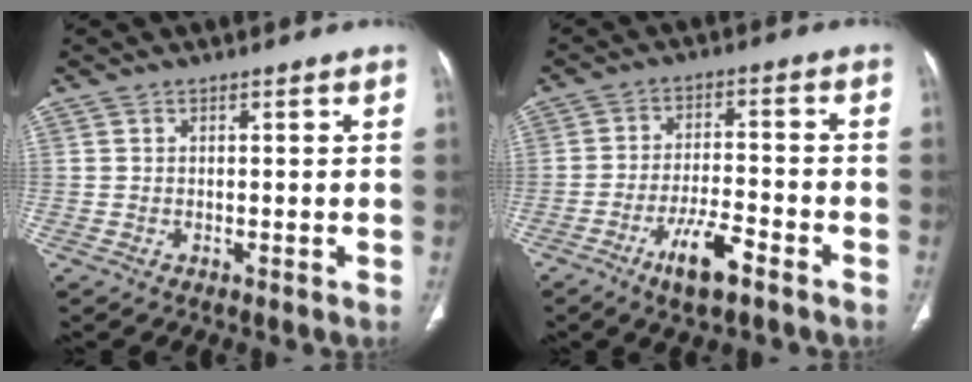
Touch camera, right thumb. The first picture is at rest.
{"total": 8.3, "force": [-5.1, 2.4, 6.1], "torque": [-0.112, 0.025, -0.086]}